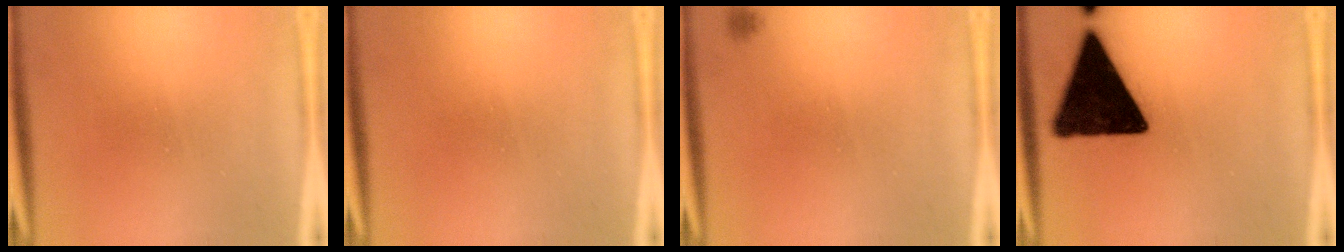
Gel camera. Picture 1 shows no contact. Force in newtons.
{"total": 1.6}
{"total": 1.0}
{"total": 14.3}